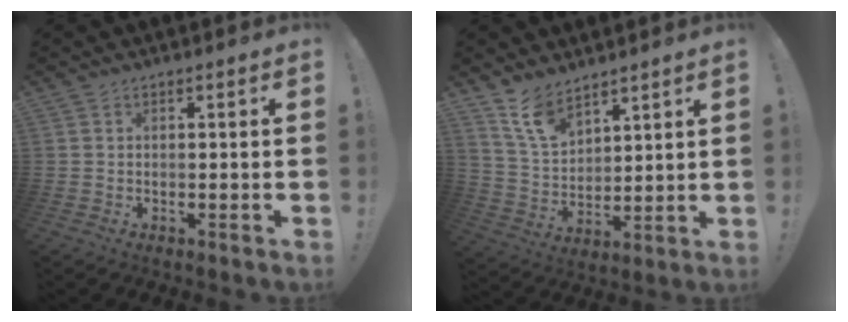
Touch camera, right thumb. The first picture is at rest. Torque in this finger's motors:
{"motor_torque": [-0.09, 0.08, -0.32, 0.60, 0.03]}